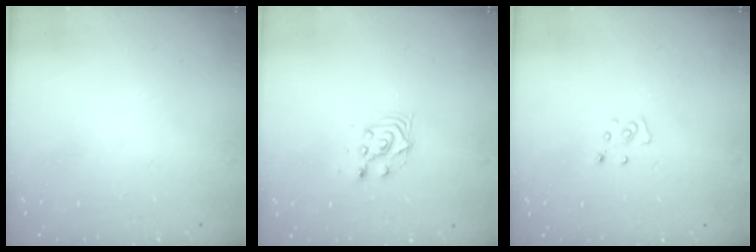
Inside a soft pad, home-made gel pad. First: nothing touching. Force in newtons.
{"total": 7.0, "press": 7.0, "slide": 0.7}
{"total": 3.1, "press": 3.1, "slide": 0.2}